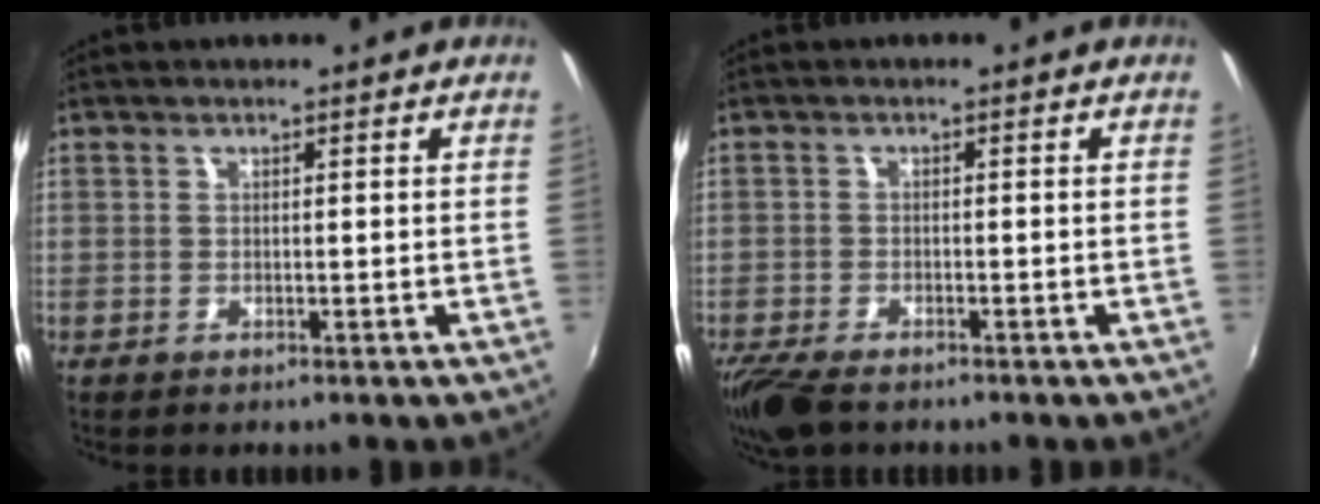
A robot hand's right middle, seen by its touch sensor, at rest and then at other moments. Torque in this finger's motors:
{"motor_torque": [0.28, -0.28, 0.20, 0.10]}